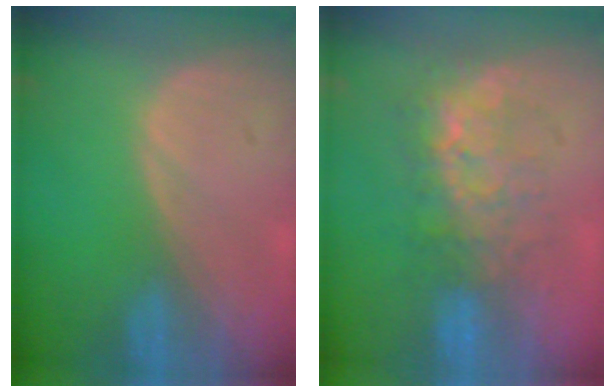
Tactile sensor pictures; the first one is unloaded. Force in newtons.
{"total": 8.0, "press": 7.6, "slide": 2.5}